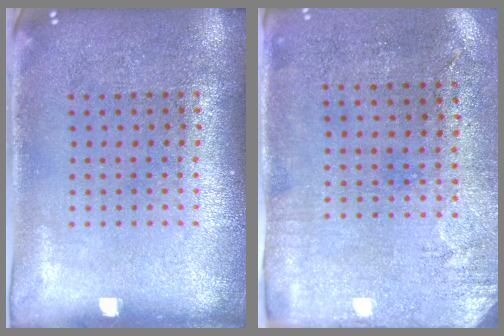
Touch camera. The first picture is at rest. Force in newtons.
{"total": 2.9, "press": 2.4, "slide": 1.7}